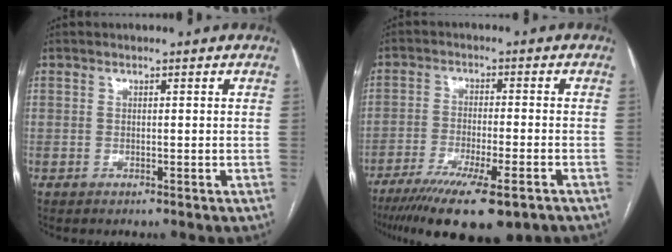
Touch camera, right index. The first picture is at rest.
{"total": 15.9, "force": [-11.2, 2.8, 11.0], "torque": [-0.161, -0.036, -0.173]}